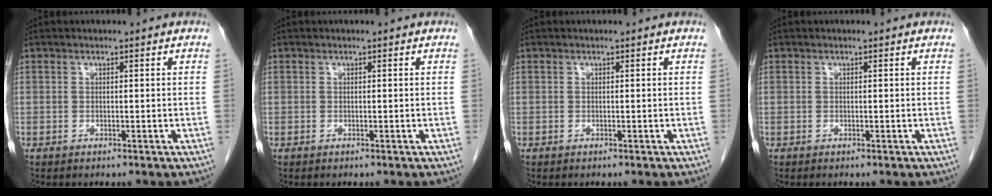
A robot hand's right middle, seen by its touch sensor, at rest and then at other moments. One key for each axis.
{"total": 0.0}
{"total": 0.0}
{"total": 0.0}